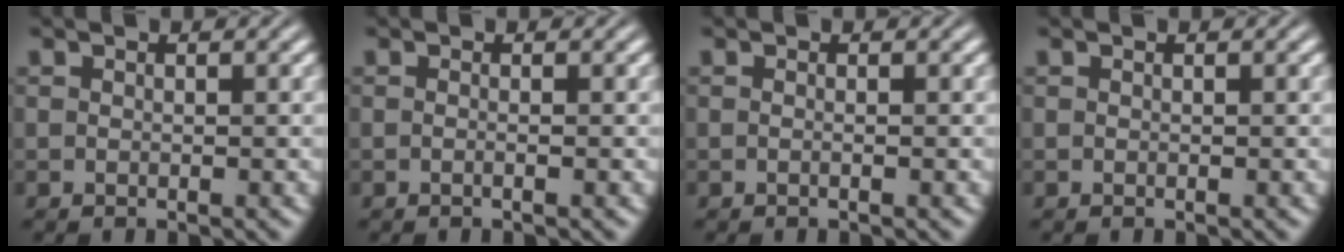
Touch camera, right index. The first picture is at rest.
{"total": 0.8, "force": [-0.6, -0.4, 0.4], "torque": [-0.009, -0.002, -0.009]}
{"total": 0.5, "force": [-0.4, -0.2, 0.2], "torque": [-0.005, -0.002, -0.007]}
{"total": 0.0}